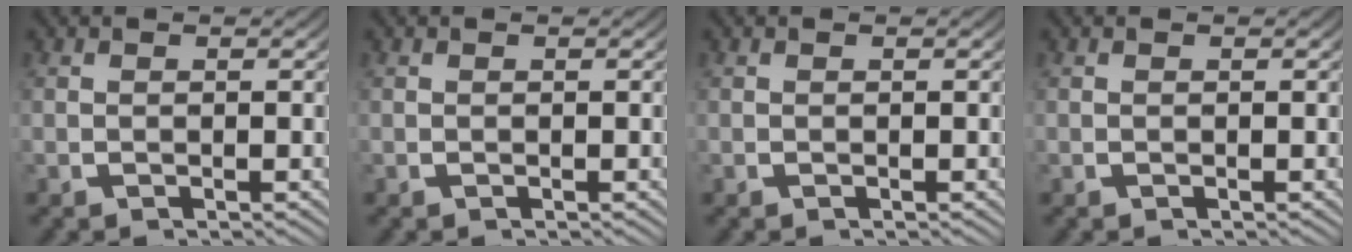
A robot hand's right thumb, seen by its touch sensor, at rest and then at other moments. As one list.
[{"total": 0.0}, {"total": 0.0}, {"total": 0.0}]